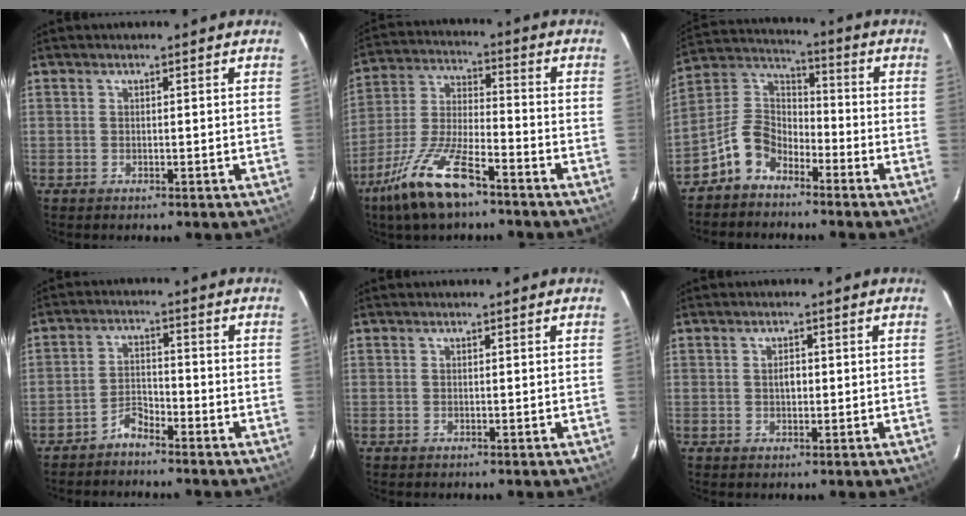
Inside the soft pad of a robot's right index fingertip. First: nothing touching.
{"total": 14.4, "force": [-9.6, 4.2, 9.9], "torque": [-0.217, -0.018, -0.184]}
{"total": 8.9, "force": [-6.2, 5.2, 3.9], "torque": [-0.088, 0.034, -0.131]}
{"total": 3.6, "force": [-3.3, 1.0, 1.1], "torque": [-0.032, 0.011, -0.065]}
{"total": 0.0}
{"total": 1.9, "force": [0.1, 1.2, 1.4], "torque": [-0.024, 0.006, 0.001]}